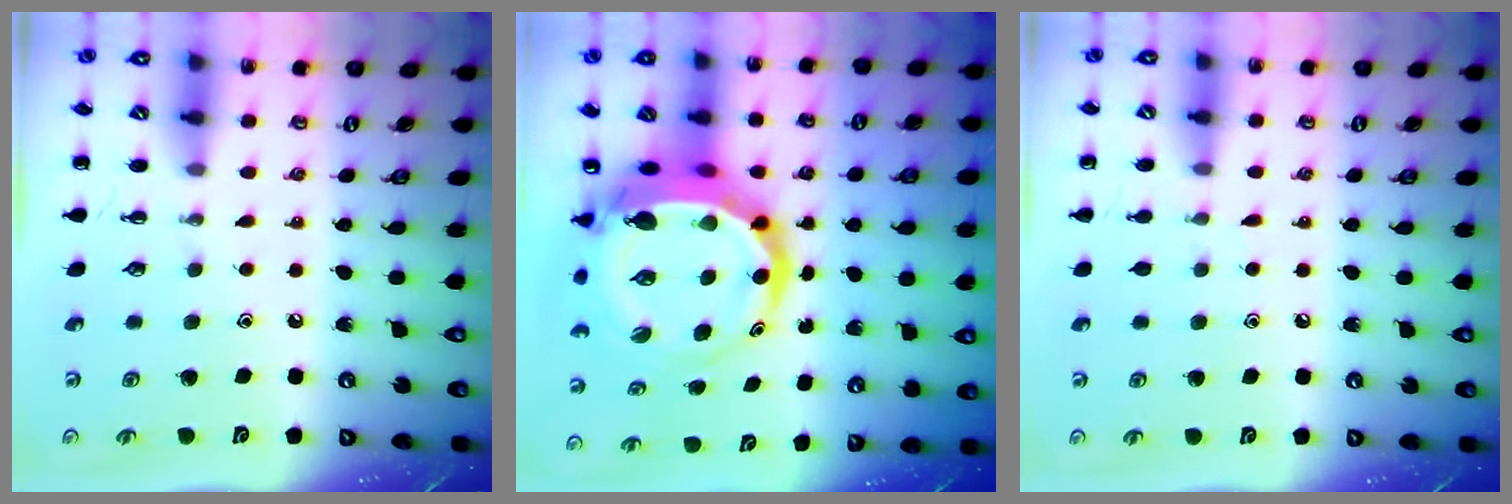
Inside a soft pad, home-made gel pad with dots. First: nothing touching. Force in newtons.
{"total": 12.8, "press": 12.3, "slide": 3.6}
{"total": 3.4, "press": 3.1, "slide": 1.2}